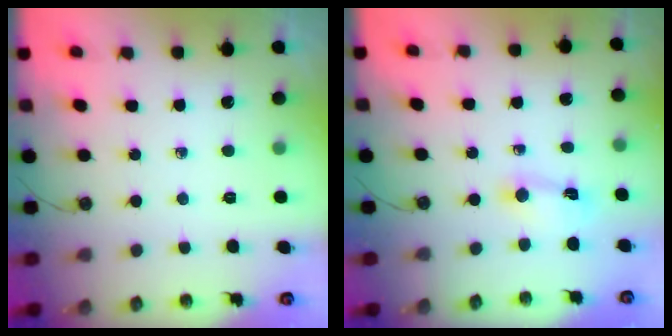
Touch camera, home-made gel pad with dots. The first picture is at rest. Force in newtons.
{"total": 2.2, "press": 2.2, "slide": 0.3}